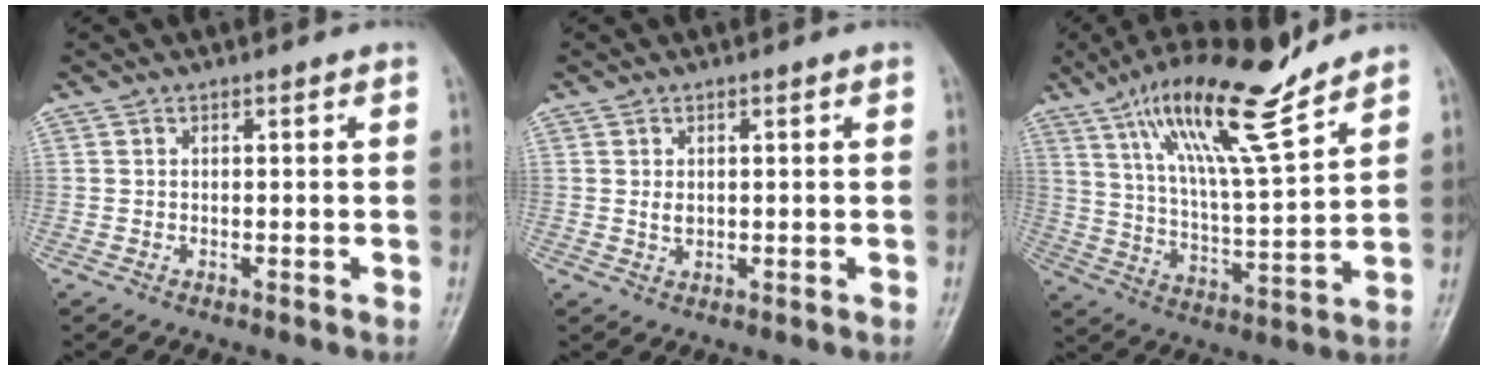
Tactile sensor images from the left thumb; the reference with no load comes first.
{"total": 1.6, "force": [0.2, 1.0, 1.2], "torque": [-0.017, -0.003, 0.007]}
{"total": 17.9, "force": [12.1, 3.1, 12.8], "torque": [-0.212, -0.058, 0.216]}